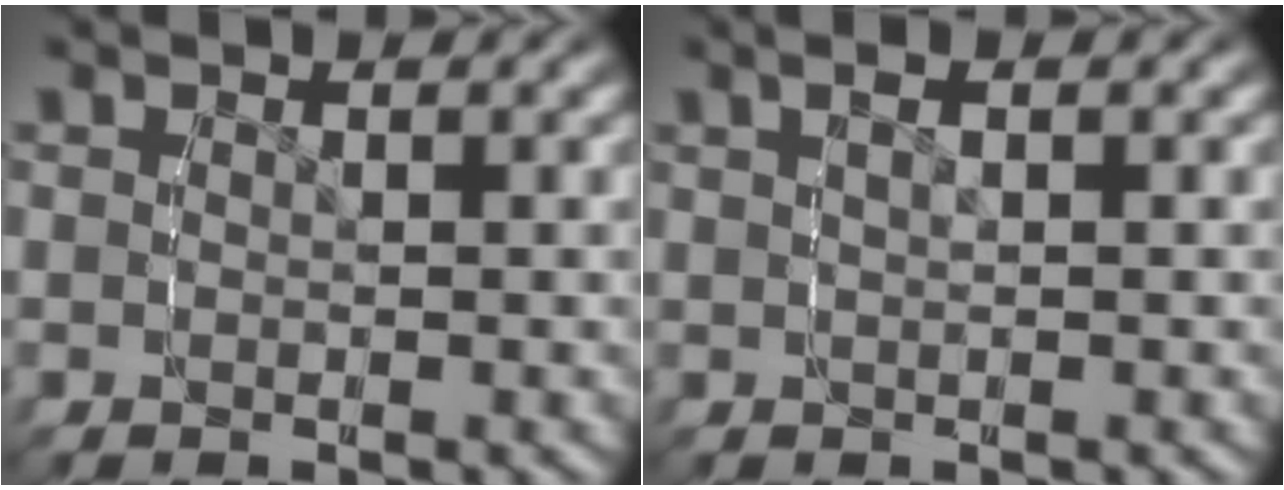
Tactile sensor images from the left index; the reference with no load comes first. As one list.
[{"total": 2.5, "force": [1.2, 0.9, 2.0], "torque": [-0.015, 0.018, 0.016]}]